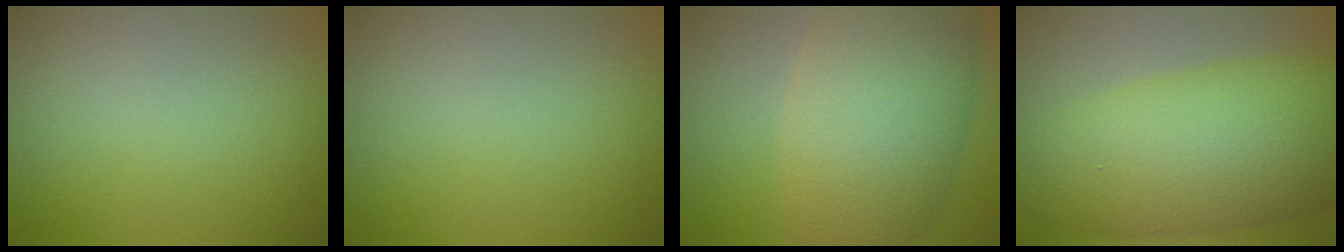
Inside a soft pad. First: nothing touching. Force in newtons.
{"total": 0.0}
{"total": 10.6, "press": 10.5, "slide": 0.4}
{"total": 10.7, "press": 10.7, "slide": 0.4}